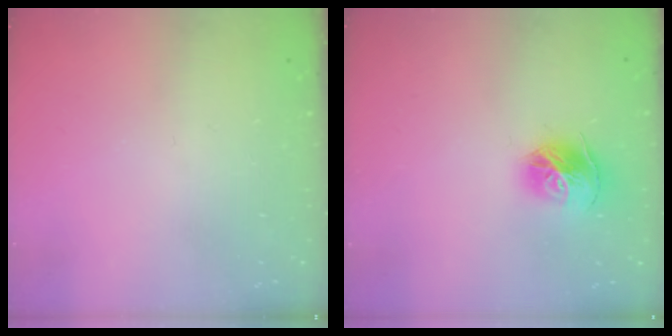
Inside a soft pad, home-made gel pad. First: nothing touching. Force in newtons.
{"total": 12.5, "press": 12.4, "slide": 1.3}